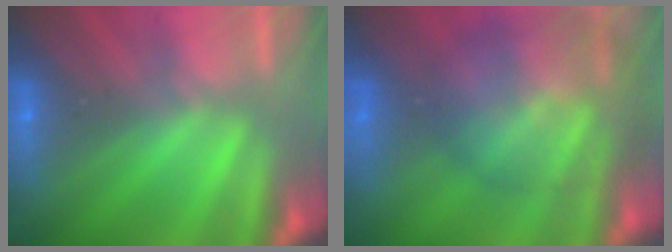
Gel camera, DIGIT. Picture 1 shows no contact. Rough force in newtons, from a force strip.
{"total": 10.7}